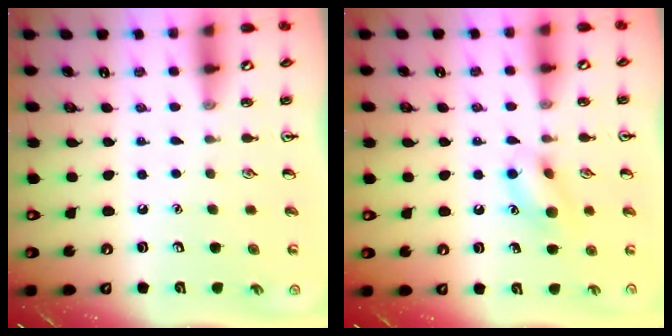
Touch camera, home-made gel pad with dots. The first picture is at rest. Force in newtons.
{"total": 10.4, "press": 10.3, "slide": 1.4}